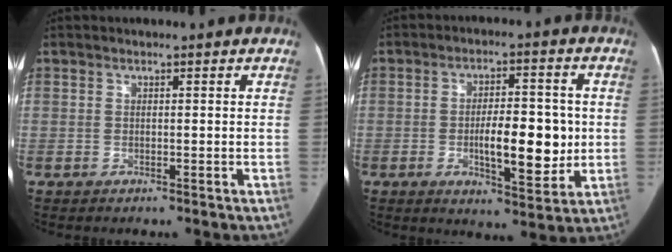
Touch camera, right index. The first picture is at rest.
{"total": 10.7, "force": [-1.1, 3.6, 10.0], "torque": [-0.157, 0.000, -0.013]}